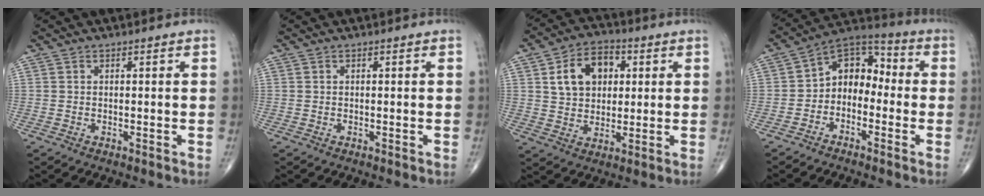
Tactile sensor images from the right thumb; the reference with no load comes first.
{"total": 0.0}
{"total": 11.1, "force": [3.0, 7.9, 7.2], "torque": [-0.088, 0.002, 0.049]}
{"total": 9.4, "force": [-1.9, 6.9, 6.1], "torque": [-0.064, 0.052, -0.055]}